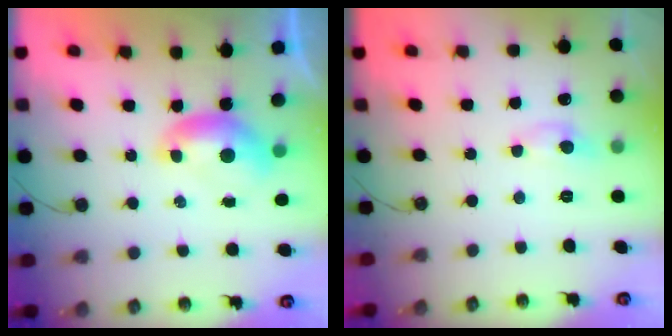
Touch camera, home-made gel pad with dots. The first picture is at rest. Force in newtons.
{"total": 1.9, "press": 1.8, "slide": 0.6}